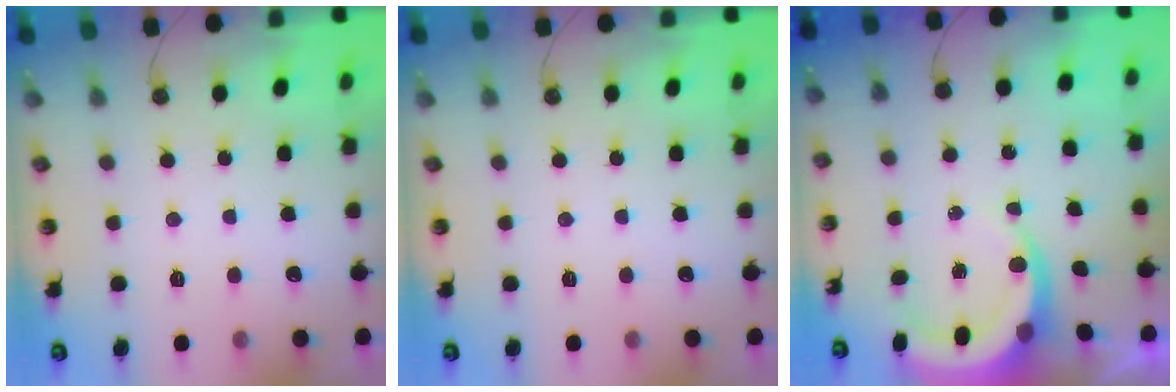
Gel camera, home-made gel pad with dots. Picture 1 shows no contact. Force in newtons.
{"total": 0.0}
{"total": 6.5, "press": 6.5, "slide": 0.9}